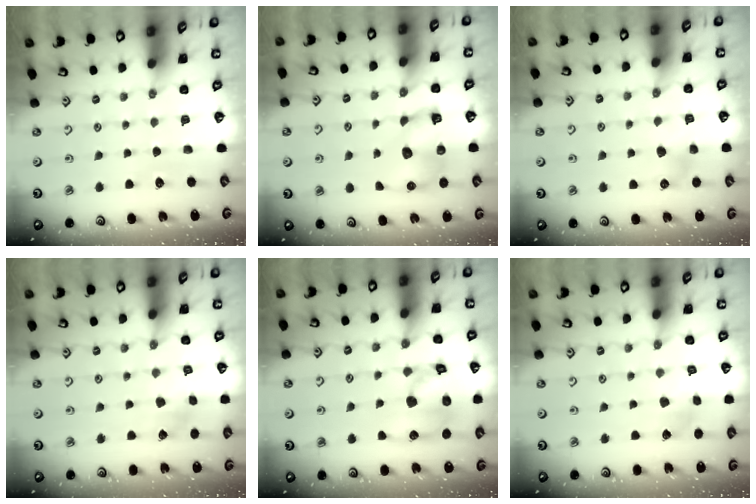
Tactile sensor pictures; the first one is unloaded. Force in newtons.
{"total": 8.4, "press": 8.4, "slide": 0.5}
{"total": 4.5, "press": 4.5, "slide": 0.6}
{"total": 2.3, "press": 2.2, "slide": 0.3}
{"total": 14.6, "press": 14.5, "slide": 2.1}
{"total": 3.5, "press": 3.5, "slide": 0.4}